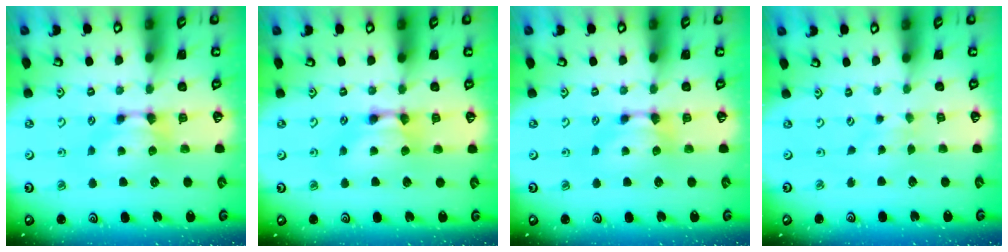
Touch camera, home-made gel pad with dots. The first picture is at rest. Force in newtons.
{"total": 2.0, "press": 2.0, "slide": 0.1}
{"total": 0.0}
{"total": 2.8, "press": 2.8, "slide": 0.2}